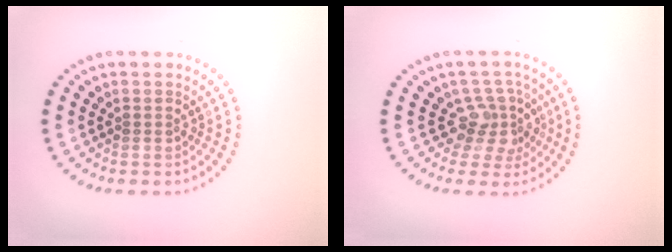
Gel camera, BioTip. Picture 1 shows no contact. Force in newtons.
{"total": 3.3, "press": 2.5, "slide": 2.1}